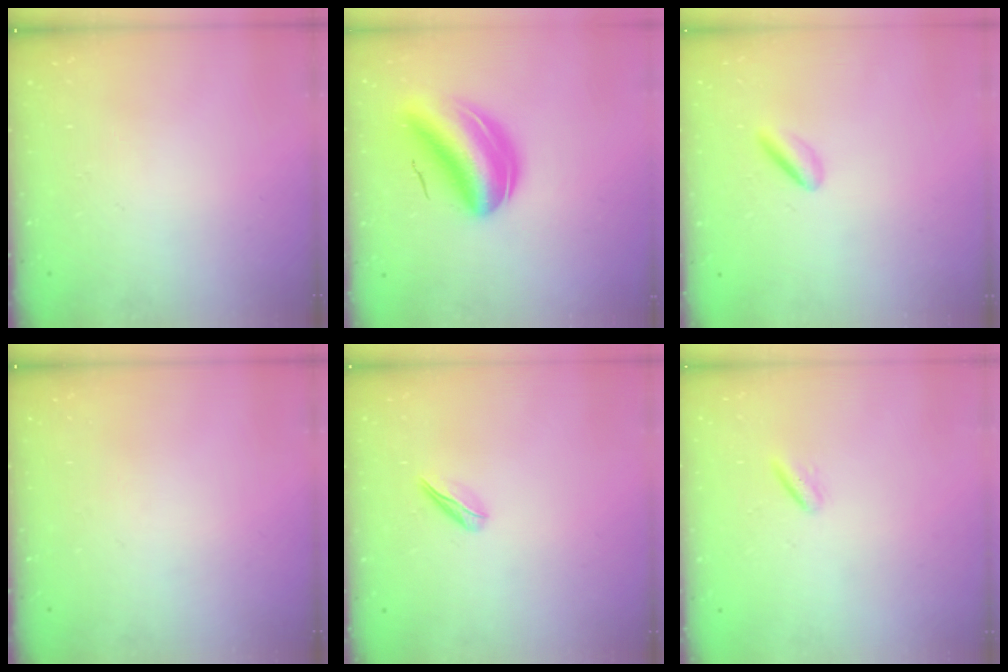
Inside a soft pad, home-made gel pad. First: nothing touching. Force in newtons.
{"total": 11.2, "press": 10.6, "slide": 3.4}
{"total": 2.5, "press": 2.3, "slide": 1.0}
{"total": 0.0}
{"total": 3.5, "press": 3.4, "slide": 0.9}
{"total": 2.1, "press": 2.0, "slide": 0.8}